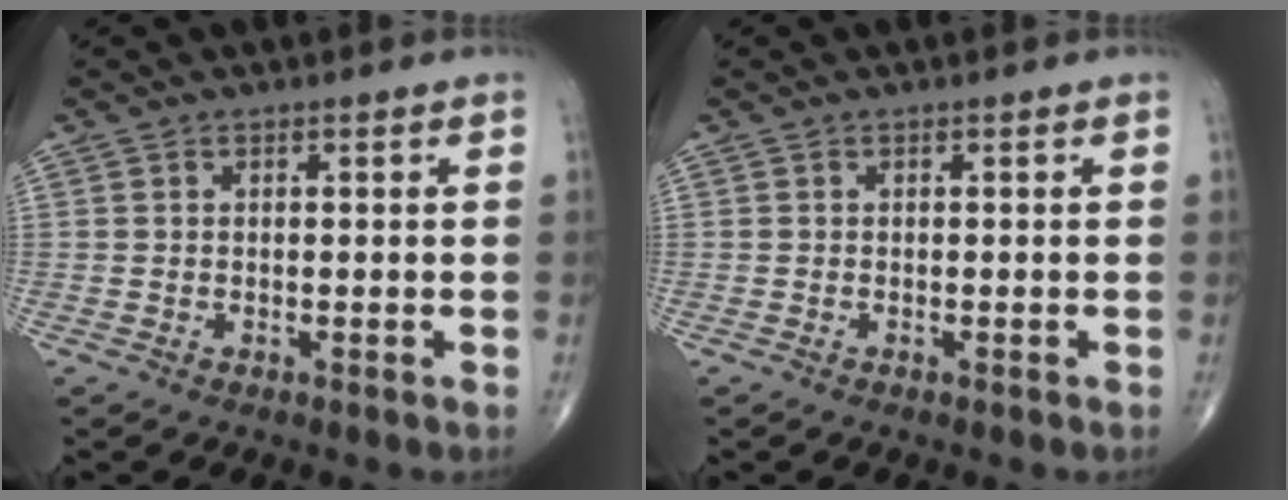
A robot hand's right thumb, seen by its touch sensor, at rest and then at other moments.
{"total": 0.0}